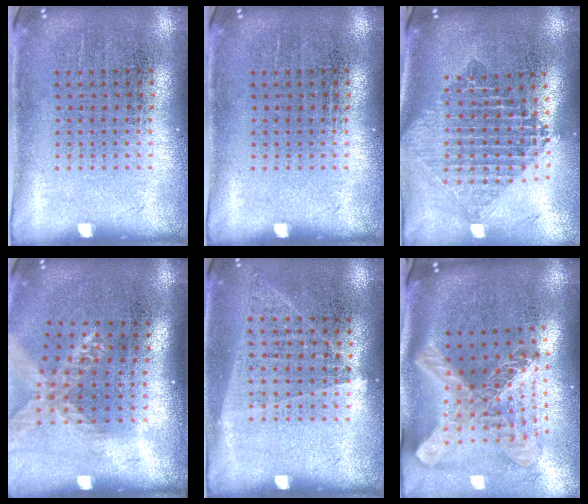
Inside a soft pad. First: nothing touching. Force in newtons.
{"total": 0.0}
{"total": 2.2, "press": 1.7, "slide": 1.4}
{"total": 1.6, "press": 1.4, "slide": 0.9}
{"total": 1.0, "press": 0.9, "slide": 0.4}
{"total": 2.8, "press": 2.0, "slide": 1.9}